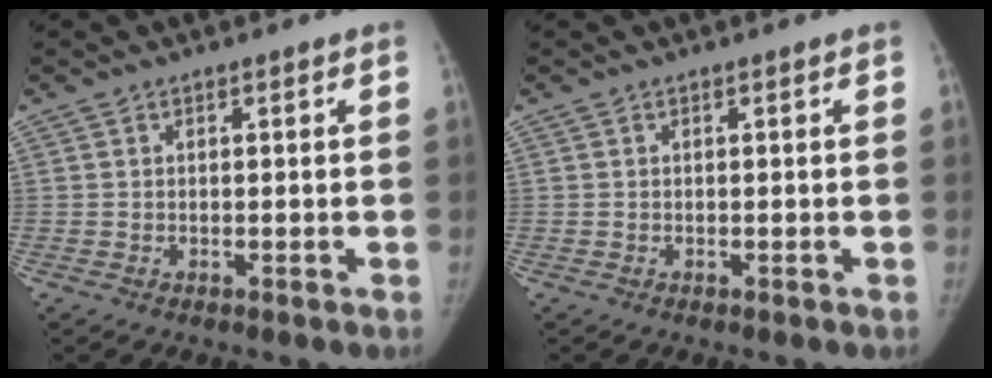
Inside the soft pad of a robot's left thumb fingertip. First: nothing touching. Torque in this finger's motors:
{"motor_torque": [0.03, -0.03, 0.24, -0.22, 0.01]}